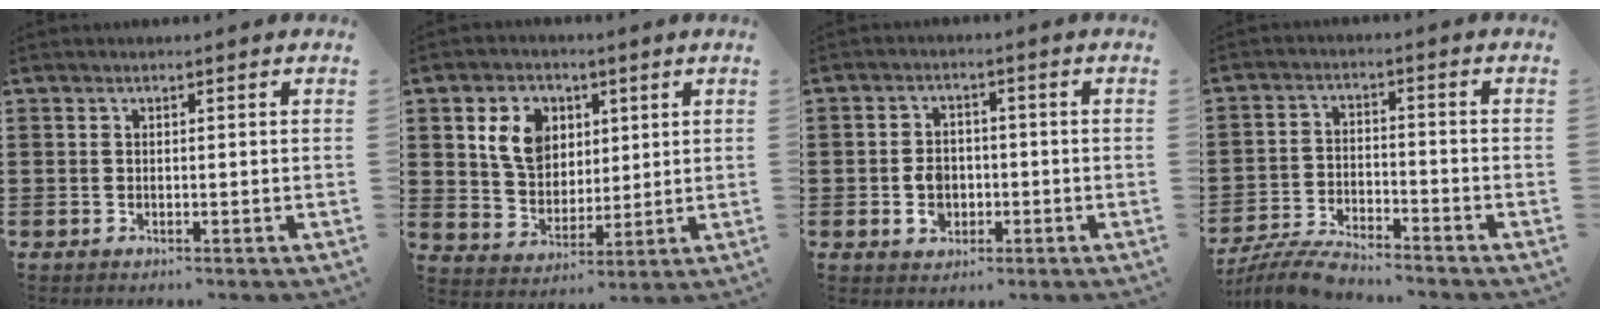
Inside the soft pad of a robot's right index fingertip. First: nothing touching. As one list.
[{"total": 7.7, "force": [2.8, 6.1, 3.8], "torque": [-0.084, 0.015, 0.050]}, {"total": 4.4, "force": [-1.1, 3.3, 2.7], "torque": [-0.070, 0.000, -0.024]}, {"total": 5.7, "force": [-5.5, 0.3, 1.5], "torque": [-0.043, -0.004, -0.110]}]